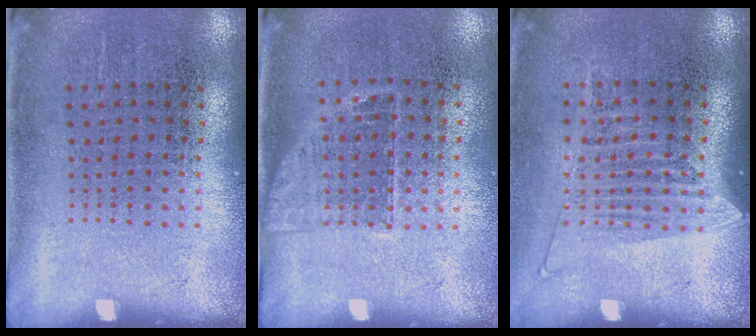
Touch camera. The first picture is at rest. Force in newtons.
{"total": 1.1, "press": 0.9, "slide": 0.7}
{"total": 1.4, "press": 1.3, "slide": 0.6}